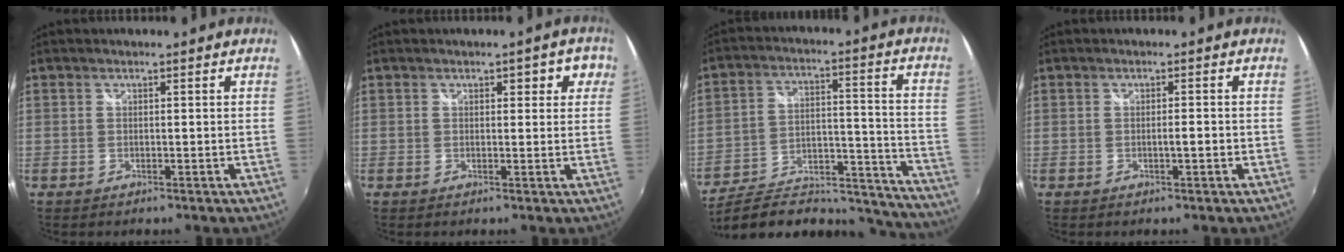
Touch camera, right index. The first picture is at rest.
{"total": 3.8, "force": [1.5, 2.0, 2.9], "torque": [-0.032, 0.014, 0.019]}
{"total": 24.9, "force": [-21.0, 8.5, 10.5], "torque": [-0.166, 0.010, -0.274]}
{"total": 1.8, "force": [-0.3, 0.2, 1.8], "torque": [-0.027, -0.001, -0.007]}